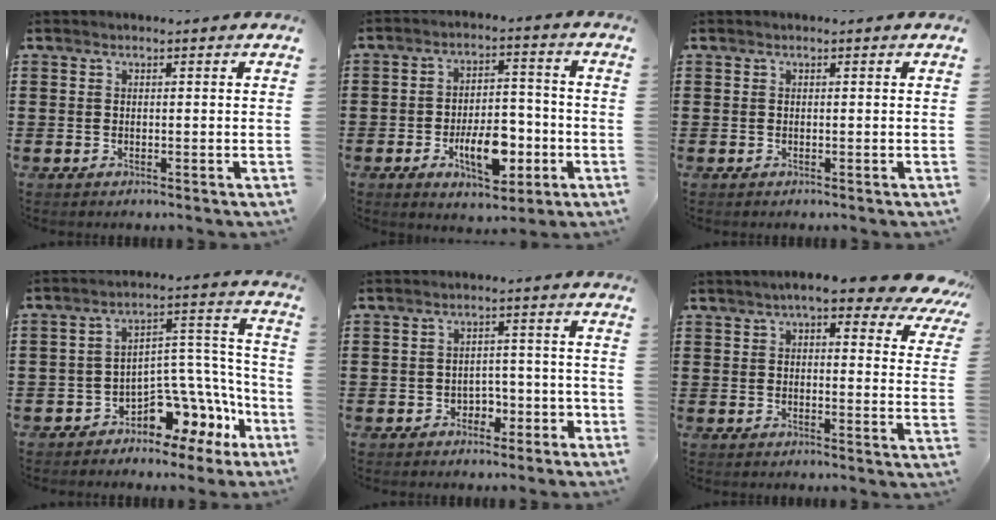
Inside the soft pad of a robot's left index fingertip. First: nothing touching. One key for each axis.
{"total": 9.6, "fx": -3.4, "fy": 4.9, "fz": 7.5, "tx": -0.117, "ty": 0.004, "tz": -0.057}
{"total": 0.0}
{"total": 8.2, "fx": -6.3, "fy": 3.7, "fz": 3.8, "tx": -0.062, "ty": 0.008, "tz": -0.113}
{"total": 3.4, "fx": -2.2, "fy": 2.3, "fz": 1.1, "tx": -0.031, "ty": 0.008, "tz": -0.048}
{"total": 7.7, "fx": 6.1, "fy": 1.3, "fz": 4.4, "tx": -0.080, "ty": -0.019, "tz": 0.104}